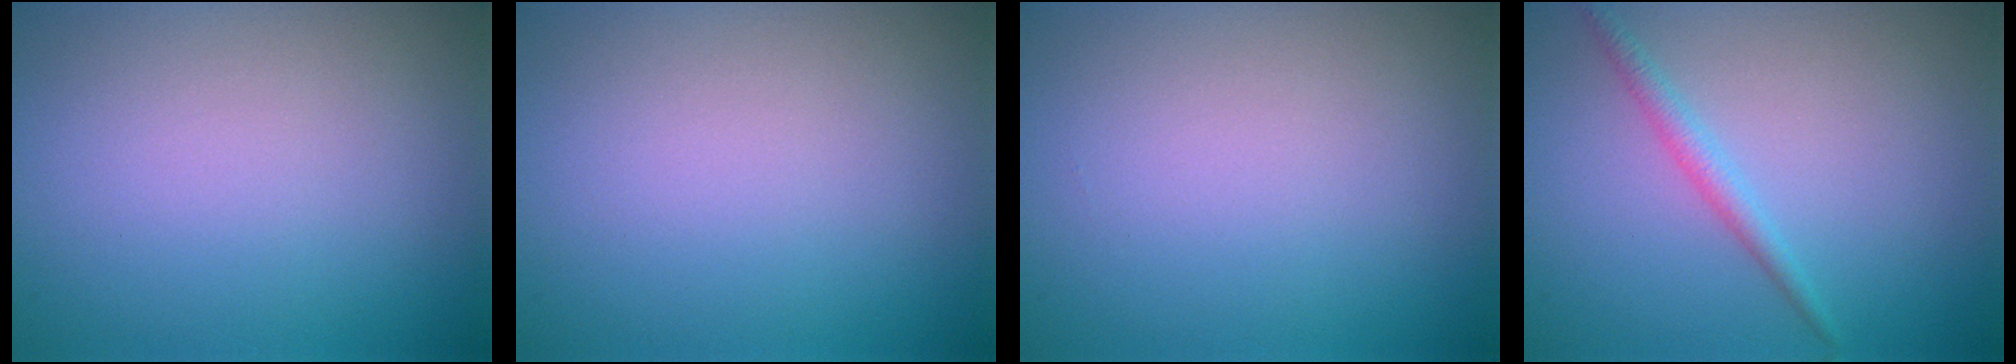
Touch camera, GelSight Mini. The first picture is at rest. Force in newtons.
{"total": 0.0}
{"total": 0.0}
{"total": 1.6, "press": 1.6, "slide": 0.1}